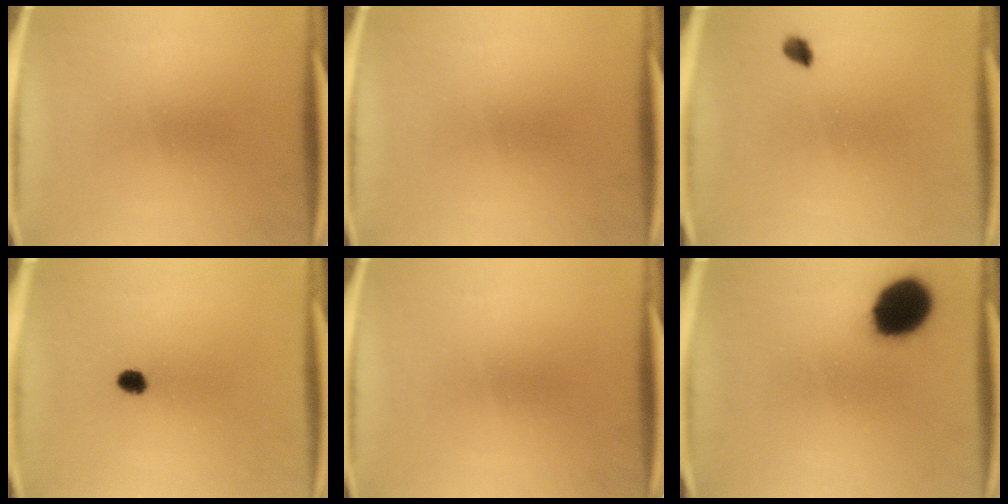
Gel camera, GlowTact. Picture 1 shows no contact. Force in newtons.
{"total": 0.0}
{"total": 1.6}
{"total": 2.3}
{"total": 0.0}
{"total": 14.5}